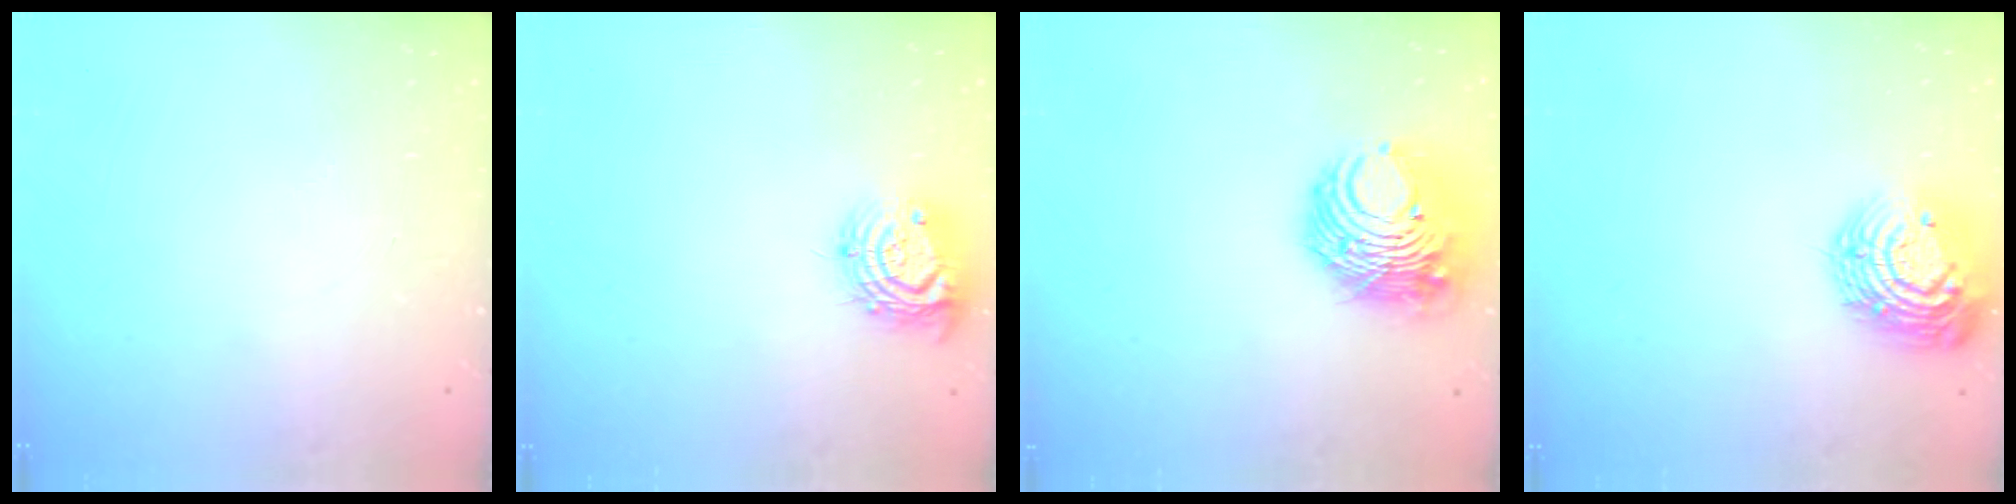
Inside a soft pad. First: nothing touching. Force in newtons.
{"total": 11.0, "press": 11.0, "slide": 0.7}
{"total": 9.9, "press": 9.8, "slide": 1.2}
{"total": 15.1, "press": 15.1, "slide": 0.7}